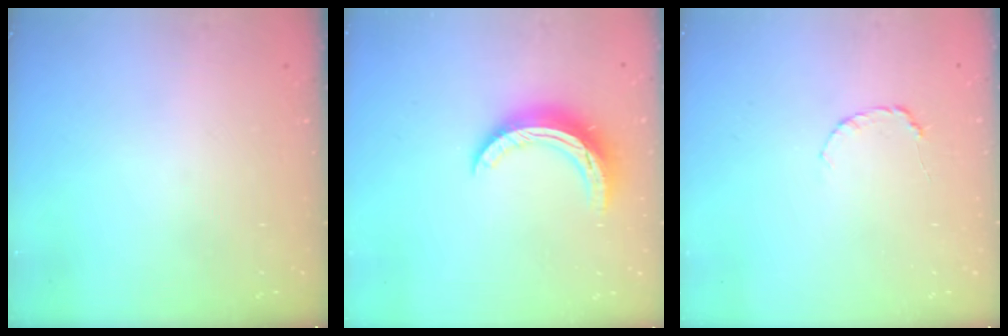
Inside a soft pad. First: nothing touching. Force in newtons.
{"total": 10.8, "press": 10.8, "slide": 0.5}
{"total": 4.0, "press": 3.9, "slide": 0.5}